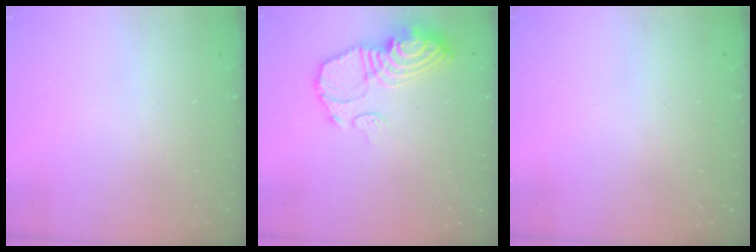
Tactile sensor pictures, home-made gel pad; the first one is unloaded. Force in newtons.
{"total": 12.7, "press": 12.6, "slide": 1.1}
{"total": 1.1, "press": 1.1, "slide": 0.3}